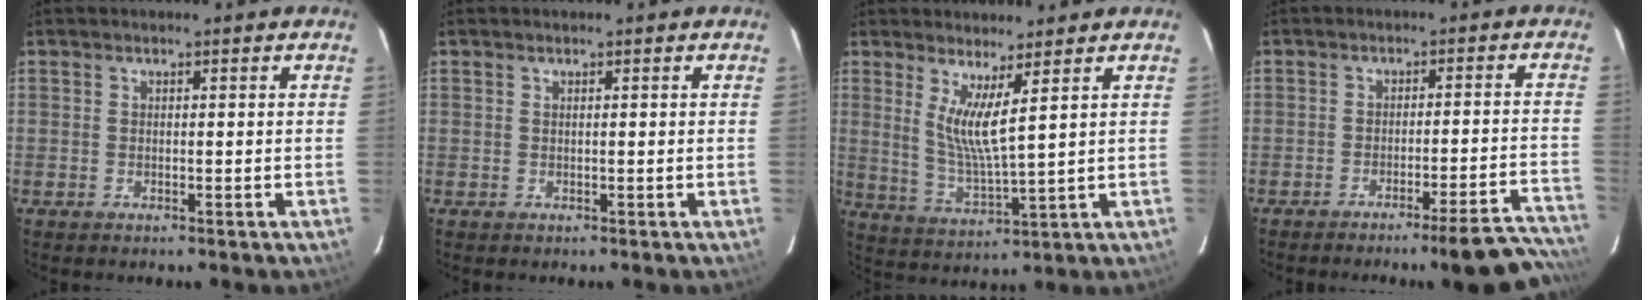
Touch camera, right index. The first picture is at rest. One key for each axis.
{"total": 0.0}
{"total": 6.8, "fx": 3.6, "fy": 0.0, "fz": 5.8, "tx": -0.111, "ty": -0.019, "tz": 0.070}
{"total": 13.8, "fx": -12.8, "fy": -0.1, "fz": 5.3, "tx": -0.044, "ty": 0.016, "tz": -0.163}